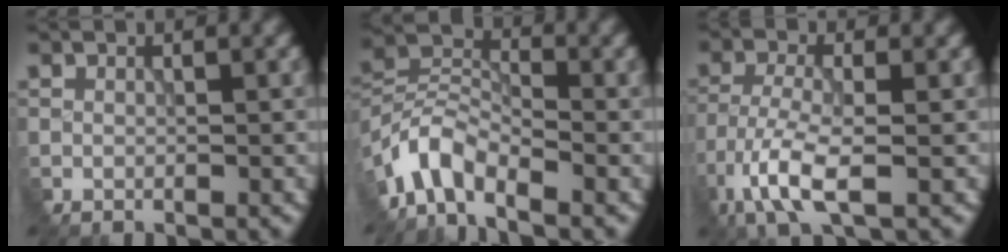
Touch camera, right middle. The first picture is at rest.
{"total": 5.3, "force": [-3.9, 2.2, 2.8], "torque": [-0.056, 0.002, -0.088]}
{"total": 5.7, "force": [-3.0, 1.7, 4.6], "torque": [-0.105, -0.010, -0.068]}